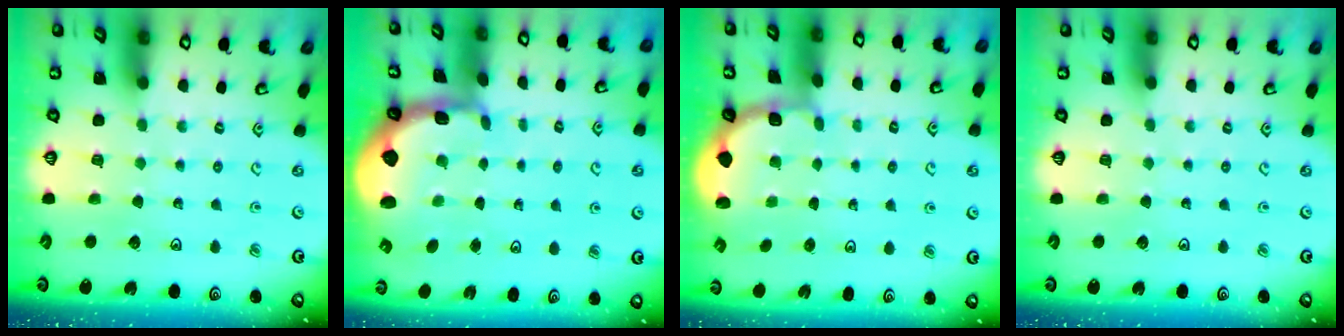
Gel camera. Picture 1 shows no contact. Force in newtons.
{"total": 2.3, "press": 1.5, "slide": 1.8}
{"total": 1.9, "press": 1.7, "slide": 0.7}
{"total": 0.0}